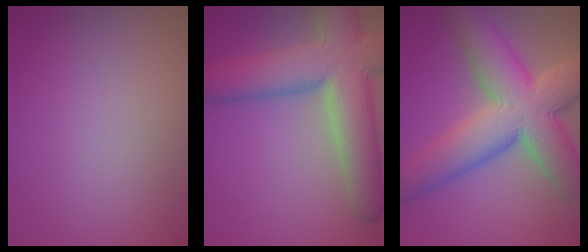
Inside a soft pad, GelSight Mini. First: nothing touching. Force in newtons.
{"total": 10.8, "press": 10.8, "slide": 0.7}
{"total": 11.7, "press": 11.7, "slide": 0.4}